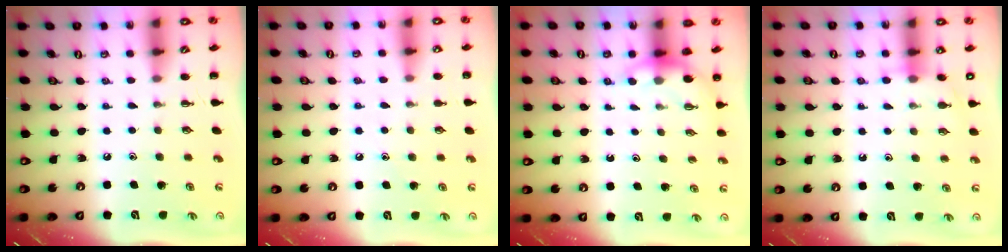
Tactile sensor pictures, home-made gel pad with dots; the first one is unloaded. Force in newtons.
{"total": 5.4, "press": 5.2, "slide": 1.6}
{"total": 4.3, "press": 4.2, "slide": 1.0}
{"total": 6.9, "press": 6.7, "slide": 1.4}